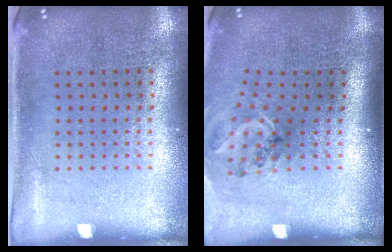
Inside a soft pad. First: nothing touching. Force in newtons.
{"total": 1.3, "press": 1.1, "slide": 0.7}